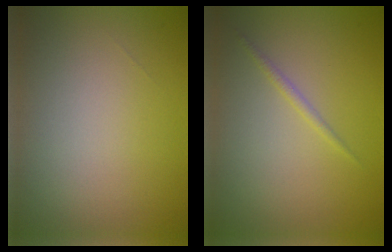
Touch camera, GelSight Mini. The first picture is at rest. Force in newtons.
{"total": 0.7, "press": 0.7, "slide": 0.1}